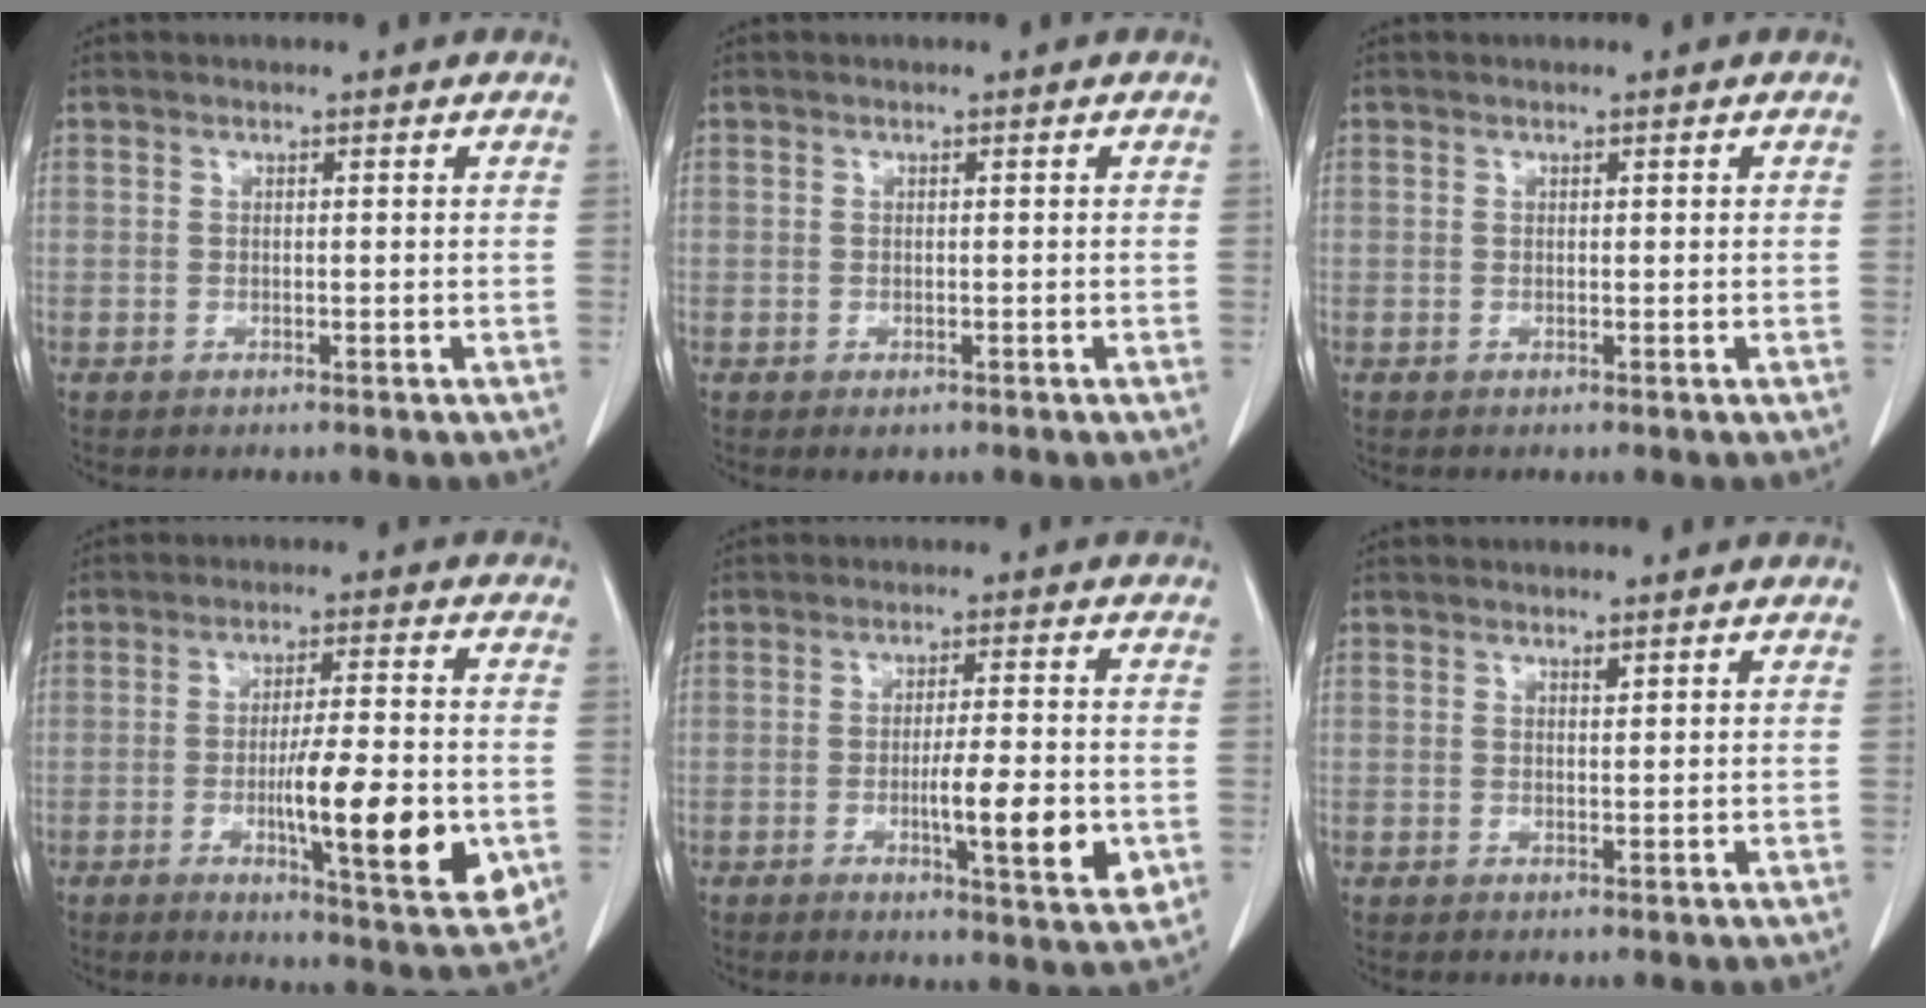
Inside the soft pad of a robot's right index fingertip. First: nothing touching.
{"total": 1.0, "force": [-0.6, 0.7, 0.5], "torque": [-0.007, 0.000, -0.003]}
{"total": 0.0}
{"total": 14.8, "force": [-3.4, 2.0, 14.3], "torque": [-0.208, -0.020, -0.047]}
{"total": 9.5, "force": [-2.4, 1.2, 9.1], "torque": [-0.132, -0.013, -0.036]}
{"total": 0.6, "force": [0.5, 0.1, 0.3], "torque": [-0.009, -0.005, 0.008]}